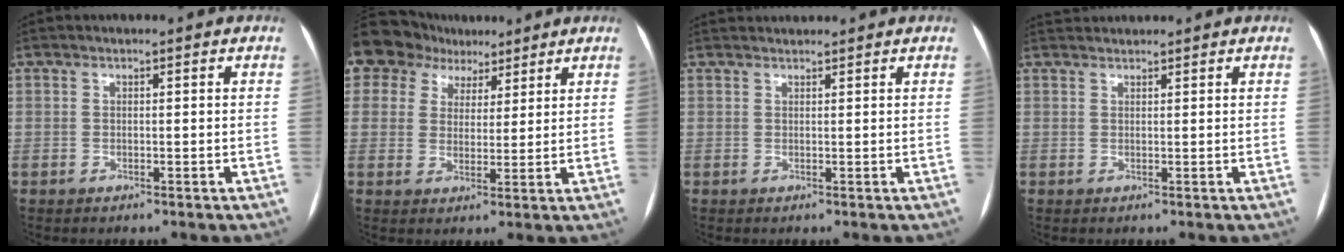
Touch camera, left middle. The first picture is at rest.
{"total": 13.1, "force": [8.4, 9.5, 3.4], "torque": [-0.092, 0.050, 0.146]}
{"total": 2.8, "force": [2.7, 0.4, 0.3], "torque": [-0.007, 0.031, 0.044]}
{"total": 2.7, "force": [2.6, 0.4, 0.3], "torque": [-0.006, 0.034, 0.047]}